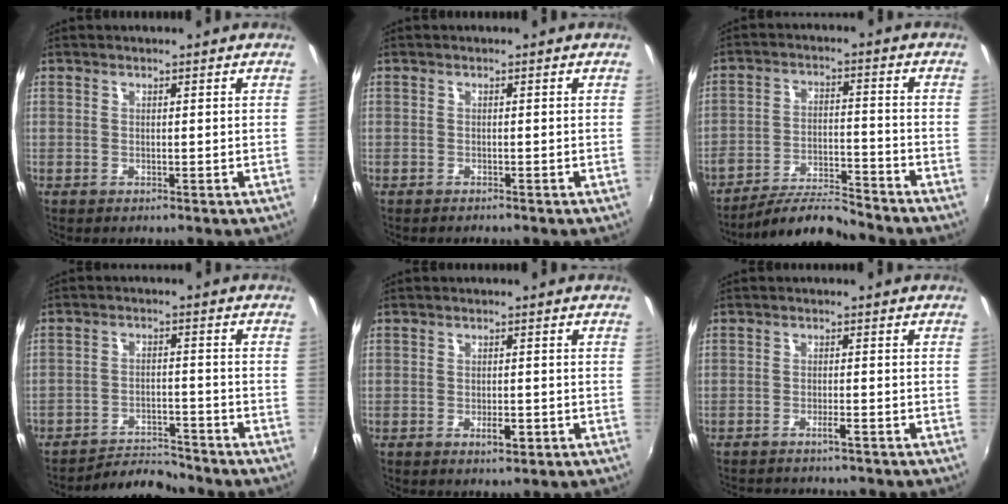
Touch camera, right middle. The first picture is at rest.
{"total": 1.0, "force": [-0.9, 0.1, 0.2], "torque": [-0.006, -0.006, -0.017]}
{"total": 9.2, "force": [-8.8, 0.4, 2.5], "torque": [-0.059, 0.003, -0.155]}
{"total": 6.9, "force": [-6.9, 0.5, 0.3], "torque": [-0.026, 0.009, -0.114]}
{"total": 2.5, "force": [-1.2, 1.0, 2.0], "torque": [-0.036, -0.003, -0.015]}
{"total": 4.8, "force": [-4.4, 0.4, 1.9], "torque": [-0.045, -0.005, -0.063]}